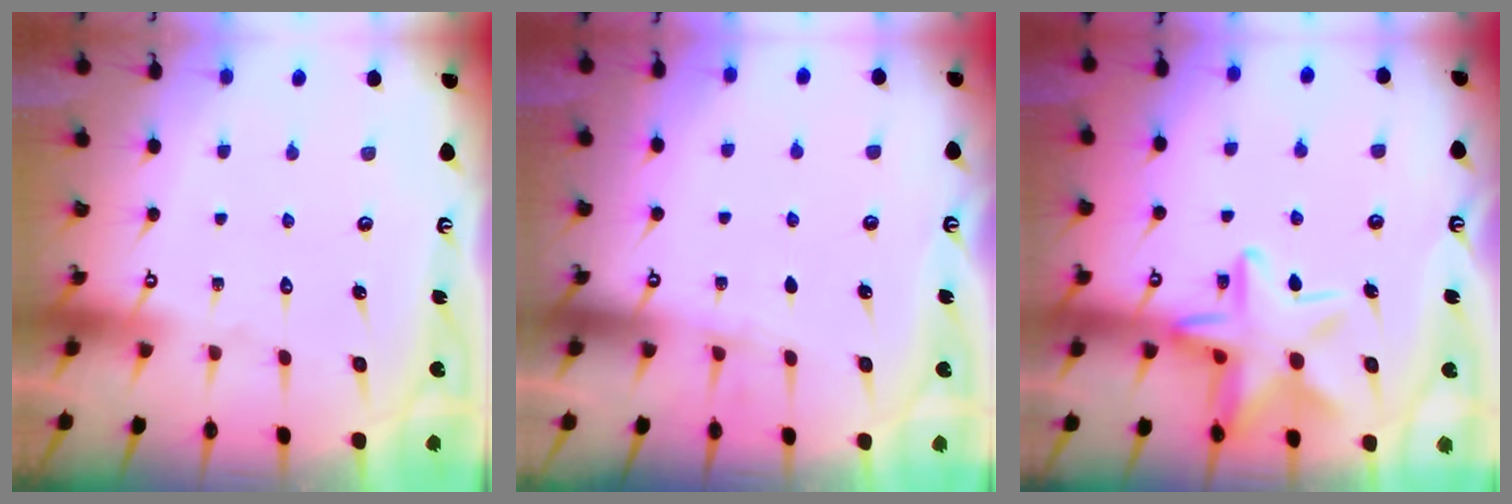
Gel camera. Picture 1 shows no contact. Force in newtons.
{"total": 2.7, "press": 2.6, "slide": 0.7}
{"total": 16.1, "press": 16.0, "slide": 1.0}